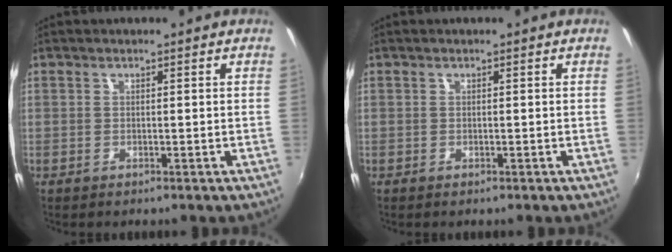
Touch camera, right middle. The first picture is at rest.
{"total": 0.0}